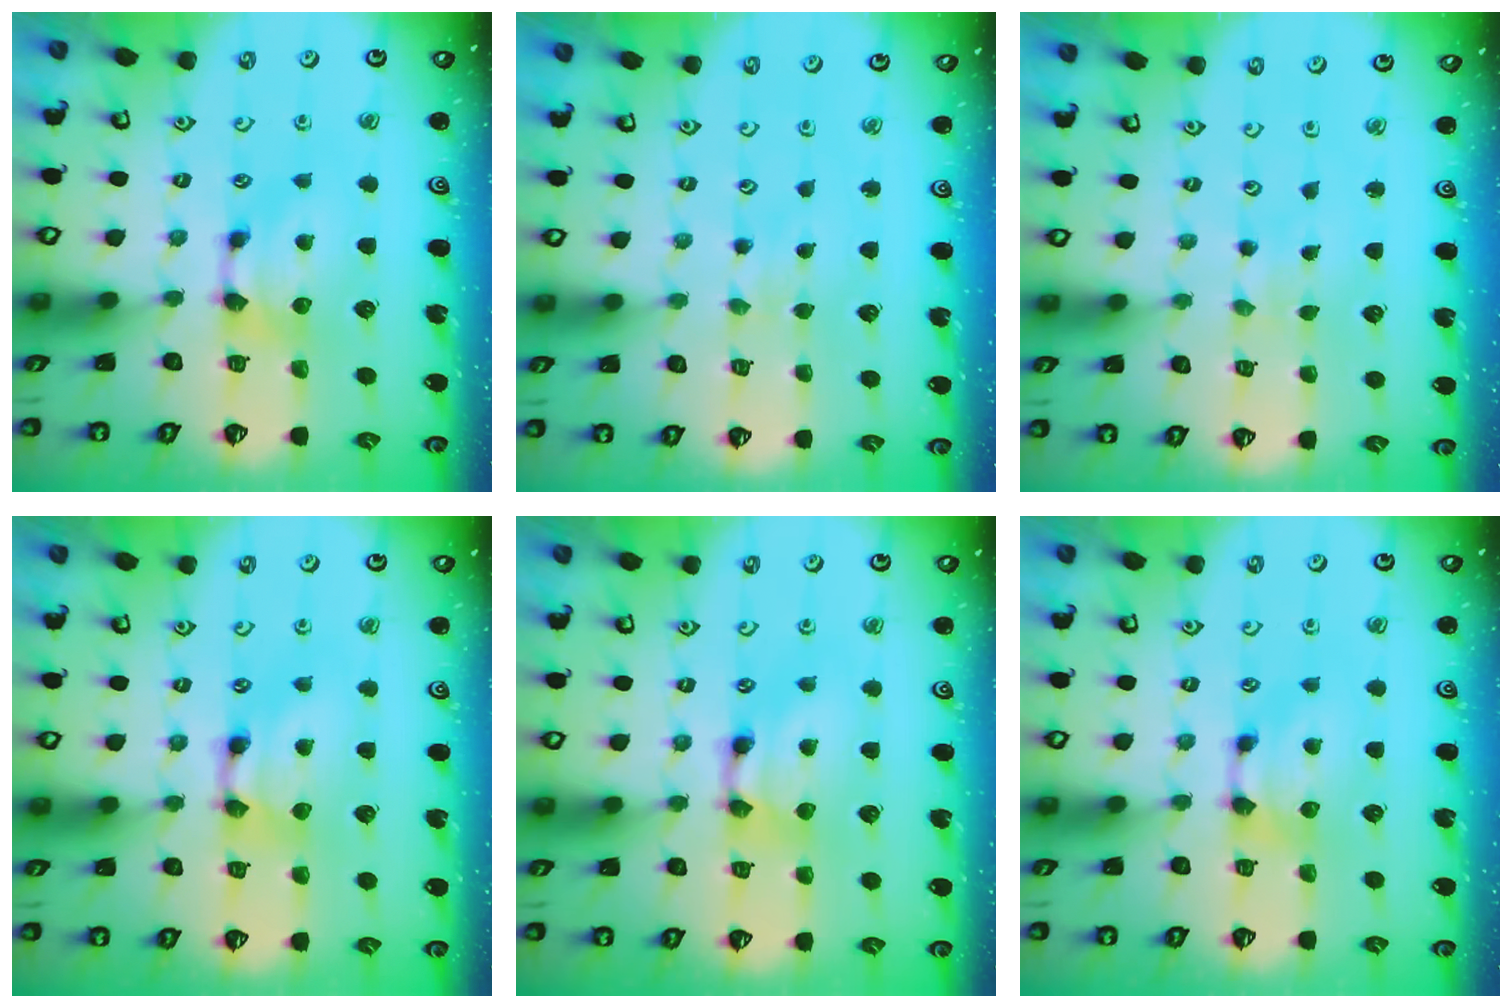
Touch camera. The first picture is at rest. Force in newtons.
{"total": 3.2, "press": 3.2, "slide": 0.1}
{"total": 5.0, "press": 5.0, "slide": 0.1}
{"total": 2.0, "press": 2.0, "slide": 0.1}
{"total": 2.0, "press": 2.0, "slide": 0.1}
{"total": 0.0}